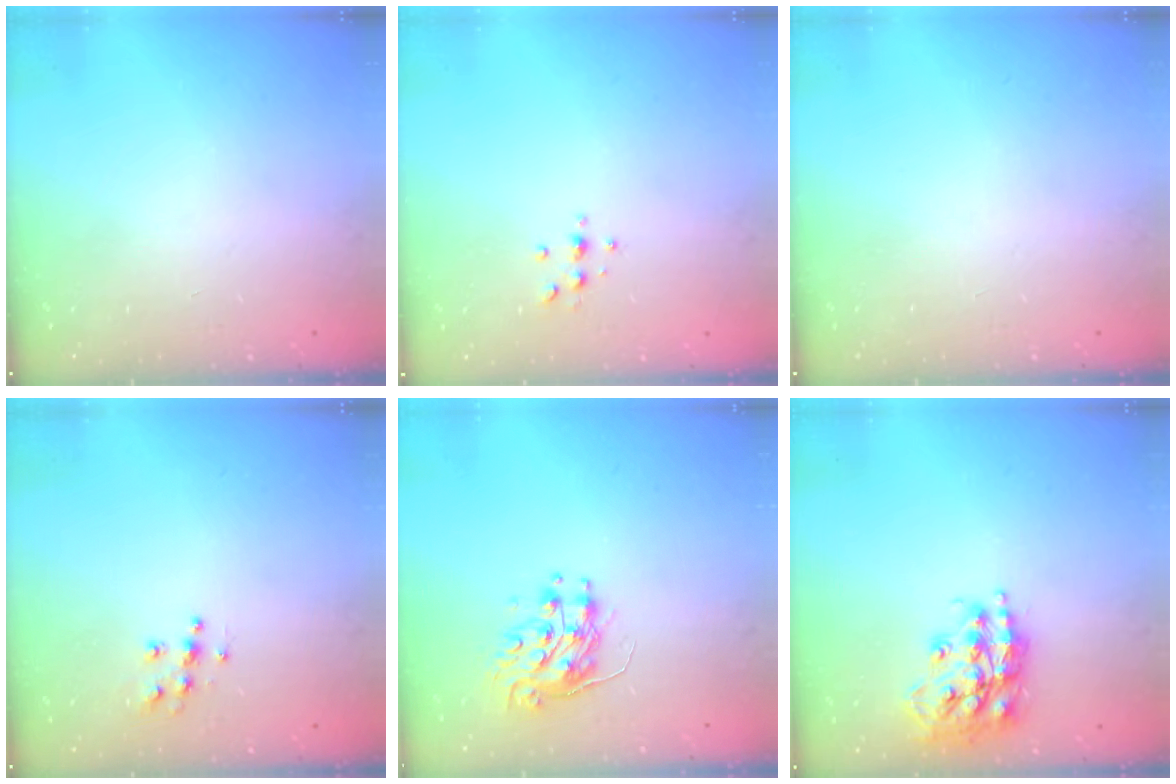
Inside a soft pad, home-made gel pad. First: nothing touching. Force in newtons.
{"total": 3.9, "press": 3.9, "slide": 0.6}
{"total": 0.0}
{"total": 6.2, "press": 6.2, "slide": 0.2}
{"total": 8.8, "press": 8.8, "slide": 0.3}
{"total": 18.7, "press": 18.6, "slide": 1.6}